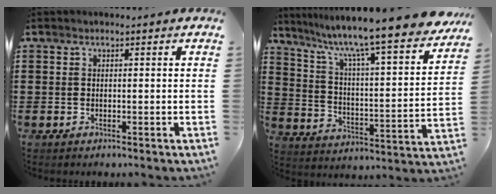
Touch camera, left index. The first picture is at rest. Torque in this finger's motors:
{"motor_torque": [2.14, 0.00, 1.05, 0.21]}